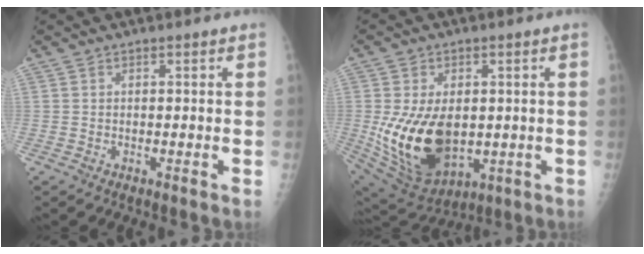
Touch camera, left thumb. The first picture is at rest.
{"total": 17.6, "force": [-1.2, 11.1, 13.6], "torque": [-0.232, -0.015, 0.011]}